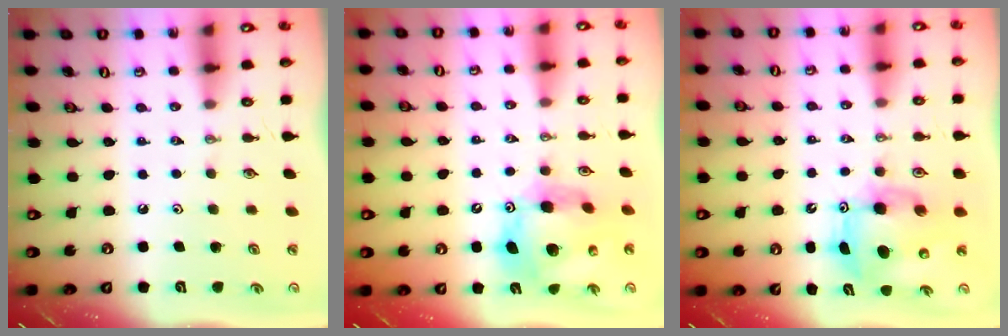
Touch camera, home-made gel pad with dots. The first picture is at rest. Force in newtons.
{"total": 15.3, "press": 15.2, "slide": 1.5}
{"total": 8.6, "press": 8.5, "slide": 1.5}